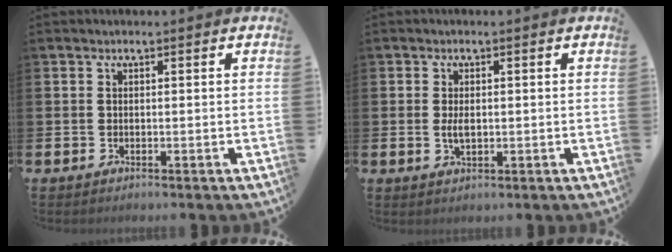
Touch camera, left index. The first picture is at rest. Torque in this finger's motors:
{"motor_torque": [0.50, 0.17, 0.04, 0.11]}